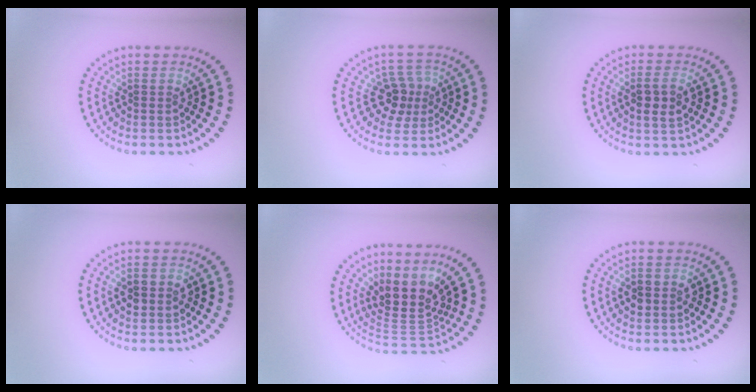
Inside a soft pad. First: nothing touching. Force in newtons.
{"total": 2.9, "press": 2.5, "slide": 1.4}
{"total": 2.4, "press": 2.3, "slide": 0.8}
{"total": 2.5, "press": 2.5, "slide": 0.1}
{"total": 4.3, "press": 3.4, "slide": 2.6}
{"total": 2.5, "press": 2.5, "slide": 0.1}